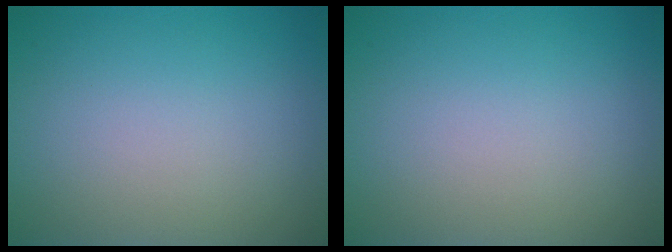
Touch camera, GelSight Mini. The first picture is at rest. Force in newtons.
{"total": 0.0}